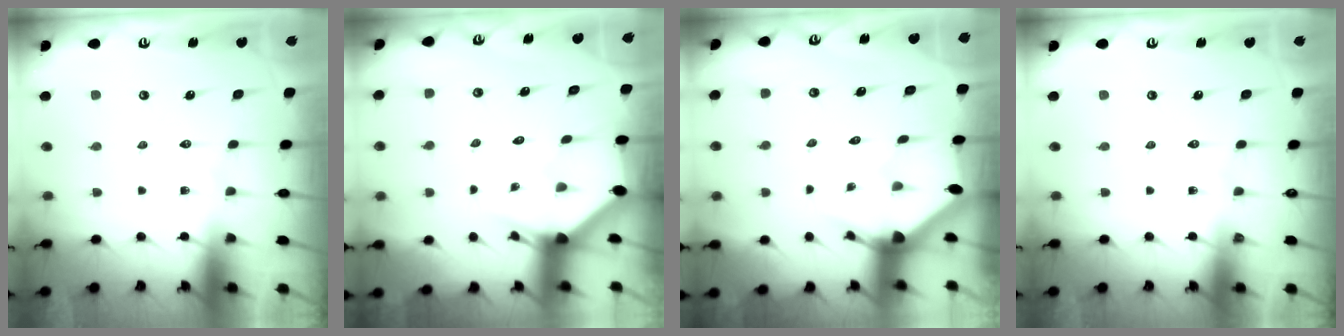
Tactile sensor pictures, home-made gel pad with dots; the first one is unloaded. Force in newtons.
{"total": 2.8, "press": 2.8, "slide": 0.2}
{"total": 2.9, "press": 2.9, "slide": 0.1}
{"total": 0.0}